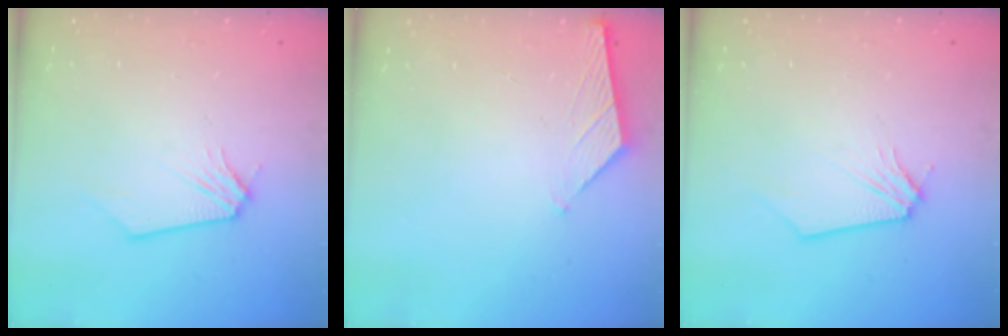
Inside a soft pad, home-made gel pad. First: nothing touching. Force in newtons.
{"total": 1.2, "press": 1.1, "slide": 0.2}
{"total": 0.0}